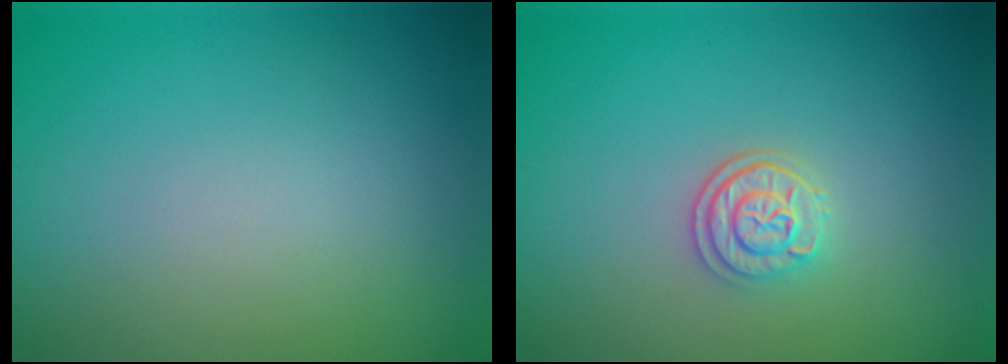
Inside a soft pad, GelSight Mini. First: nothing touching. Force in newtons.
{"total": 2.4, "press": 2.1, "slide": 1.1}